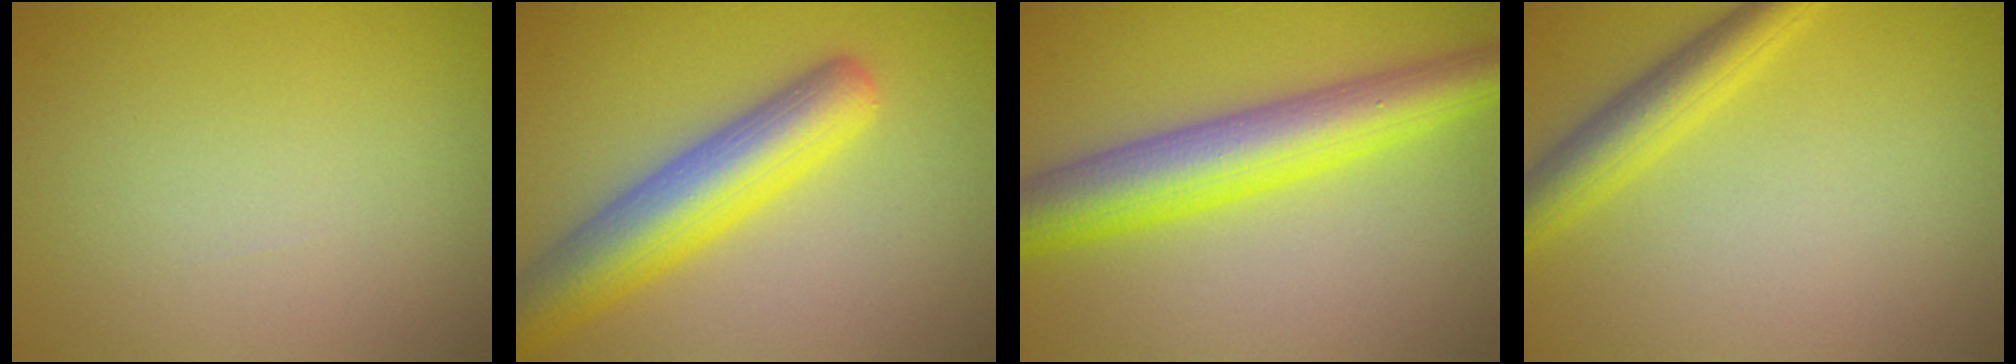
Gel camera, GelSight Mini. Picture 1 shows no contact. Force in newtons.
{"total": 7.8, "press": 7.8, "slide": 0.3}
{"total": 8.3, "press": 8.3, "slide": 0.2}
{"total": 4.0, "press": 4.0, "slide": 0.1}